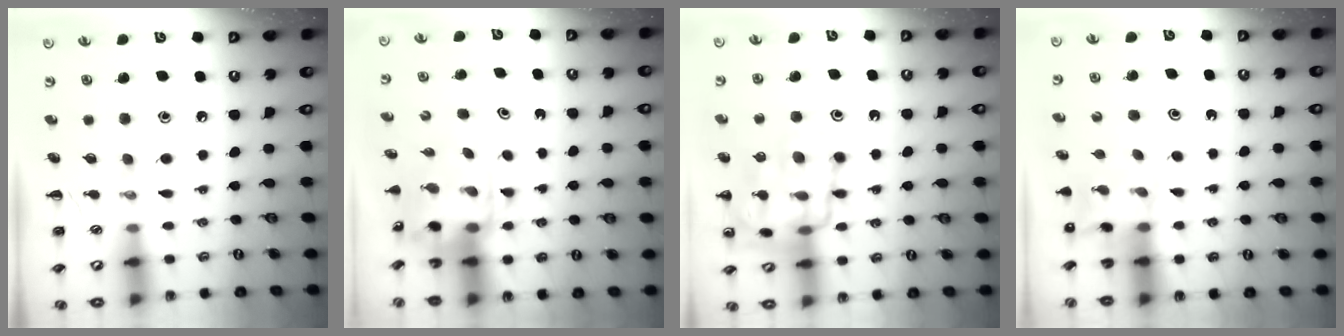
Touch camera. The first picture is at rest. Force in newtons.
{"total": 4.6, "press": 4.6, "slide": 0.5}
{"total": 17.2, "press": 17.1, "slide": 1.5}
{"total": 3.6, "press": 3.6, "slide": 0.7}